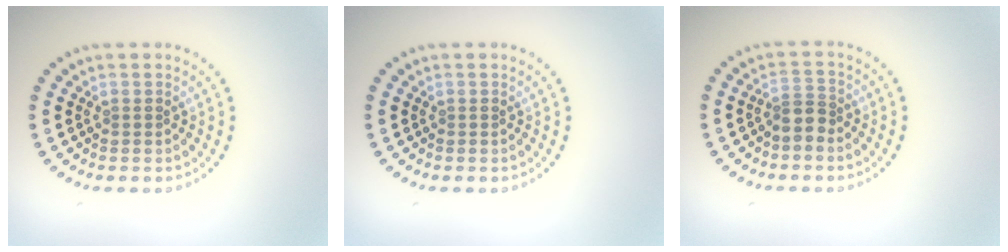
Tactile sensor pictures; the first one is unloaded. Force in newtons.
{"total": 0.0}
{"total": 2.0, "press": 1.6, "slide": 1.2}